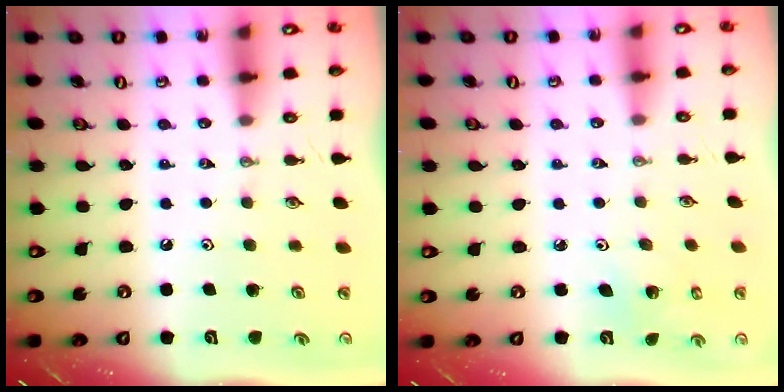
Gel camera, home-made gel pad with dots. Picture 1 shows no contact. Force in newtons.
{"total": 2.3, "press": 2.3, "slide": 0.2}